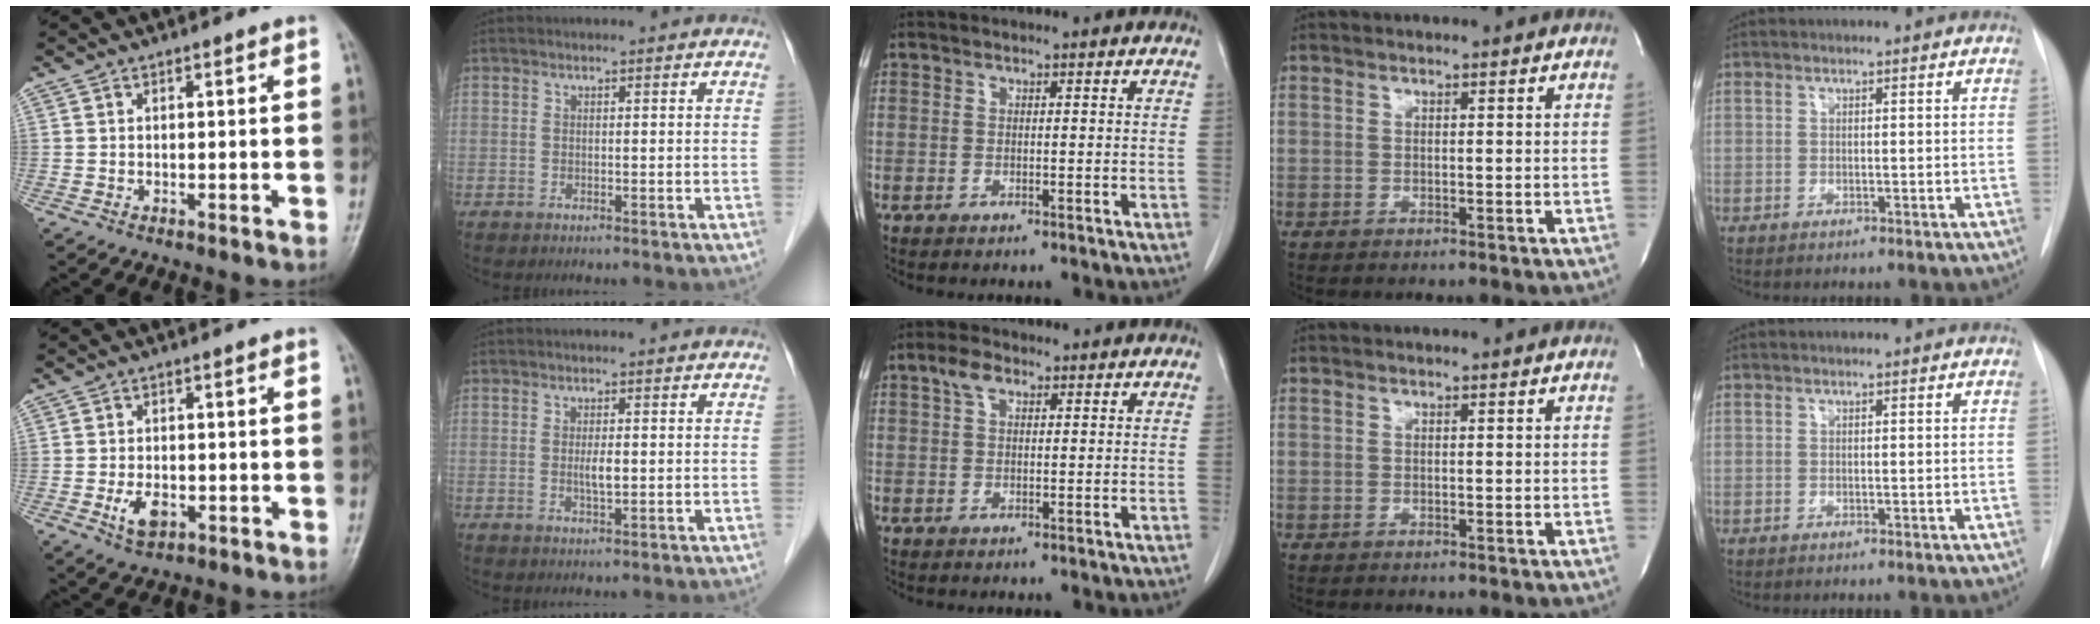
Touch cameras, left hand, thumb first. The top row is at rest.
{"thumb": {"total": 4.5, "force": [-1.4, 2.7, 3.3], "torque": [-0.058, 0.001, -0.020]}, "index": {"total": 2.0, "force": [0.0, 0.3, 1.9], "torque": [-0.039, -0.002, 0.002]}, "middle": {"total": 2.6, "force": [1.3, 1.4, 1.8], "torque": [-0.040, 0.013, 0.027]}}